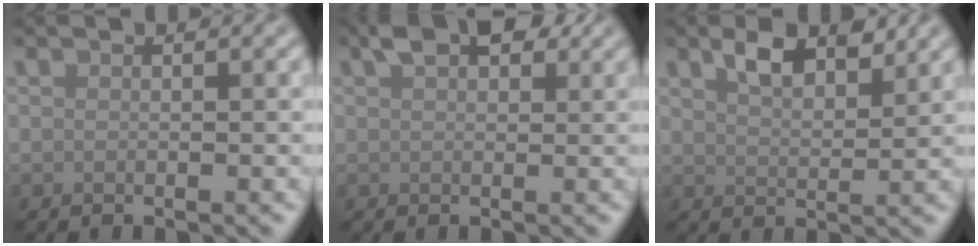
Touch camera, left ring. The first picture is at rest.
{"total": 3.7, "force": [2.0, 2.1, 2.3], "torque": [-0.038, 0.008, 0.029]}
{"total": 3.7, "force": [2.4, 1.6, 2.4], "torque": [-0.046, 0.003, 0.042]}